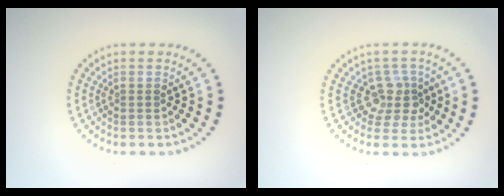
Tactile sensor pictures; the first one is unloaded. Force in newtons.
{"total": 2.8, "press": 2.1, "slide": 1.8}